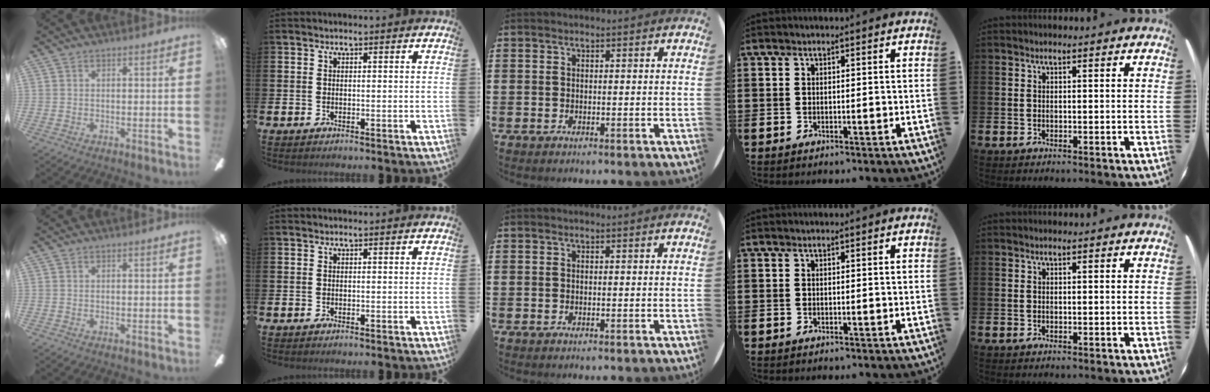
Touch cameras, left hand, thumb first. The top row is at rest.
{}